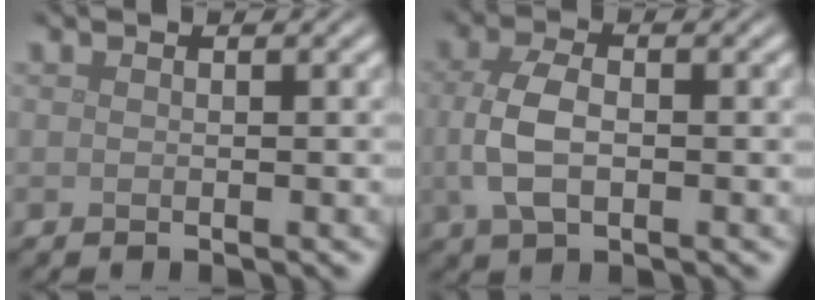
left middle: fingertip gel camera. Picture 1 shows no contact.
{"total": 4.3, "force": [-0.2, 2.5, 3.5], "torque": [-0.084, -0.001, -0.002]}